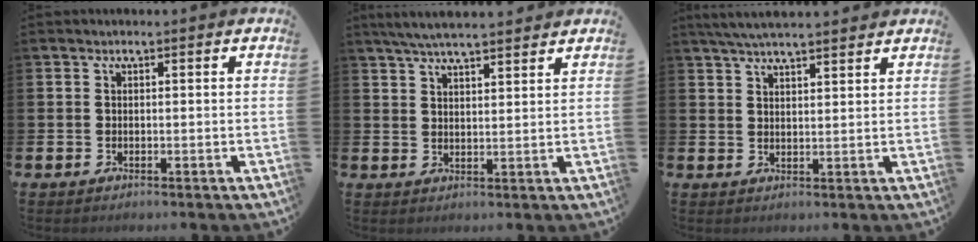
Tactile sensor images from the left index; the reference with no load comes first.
{"total": 5.1, "force": [4.8, 0.5, 1.7], "torque": [-0.046, -0.010, 0.088]}
{"total": 4.6, "force": [4.4, 0.3, 1.5], "torque": [-0.041, -0.009, 0.081]}